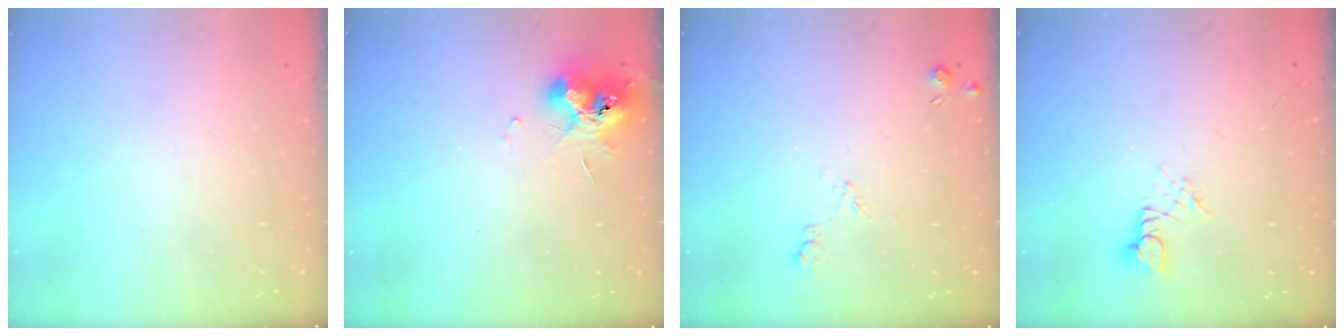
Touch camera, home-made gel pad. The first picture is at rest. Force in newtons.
{"total": 10.0, "press": 10.0, "slide": 1.1}
{"total": 5.1, "press": 5.0, "slide": 0.7}
{"total": 3.3, "press": 3.3, "slide": 0.4}